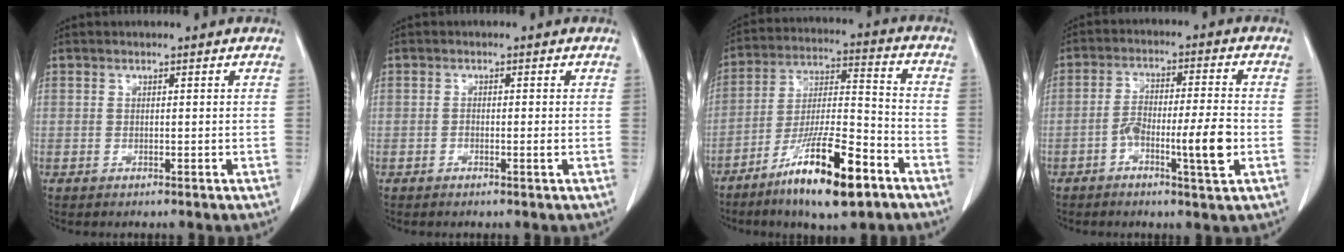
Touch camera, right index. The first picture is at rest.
{"total": 1.0, "force": [-0.4, 0.1, 1.0], "torque": [-0.017, 0.000, -0.006]}
{"total": 15.5, "force": [-9.4, 2.6, 12.1], "torque": [-0.219, -0.016, -0.163]}
{"total": 8.2, "force": [-2.8, 0.8, 7.6], "torque": [-0.136, 0.009, -0.047]}